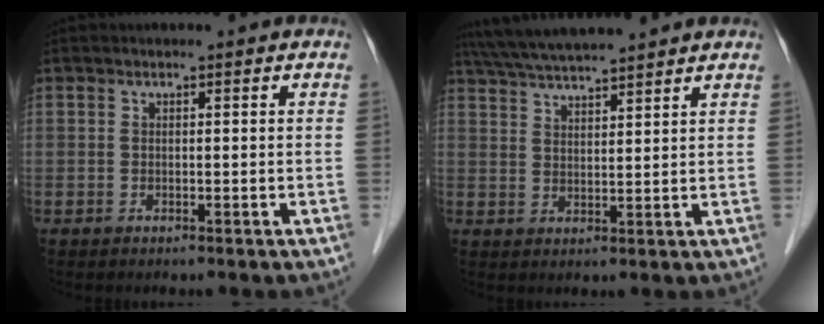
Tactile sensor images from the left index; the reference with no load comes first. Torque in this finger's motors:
{"motor_torque": [0.49, -0.61, 0.58, 0.18]}